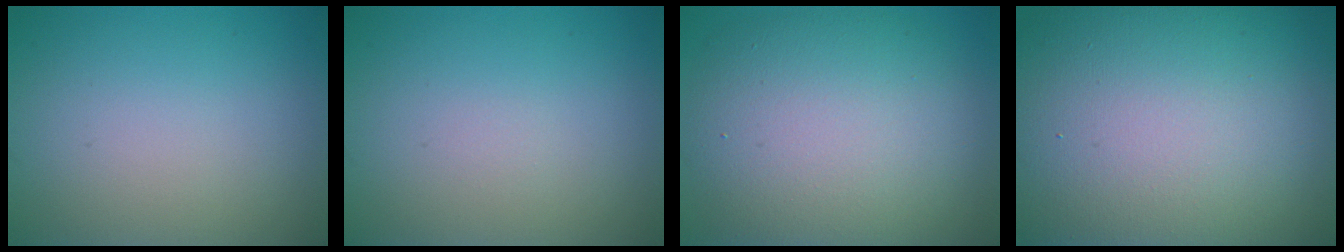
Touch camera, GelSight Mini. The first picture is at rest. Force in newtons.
{"total": 0.0}
{"total": 11.1, "press": 11.1, "slide": 0.8}
{"total": 22.5, "press": 22.5, "slide": 1.0}